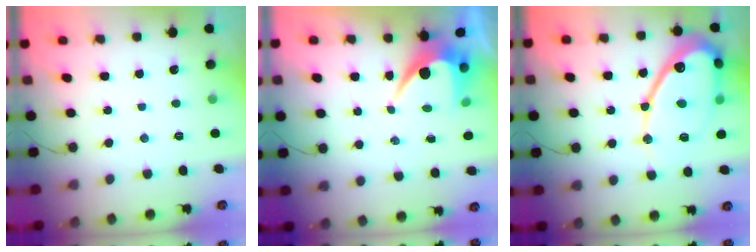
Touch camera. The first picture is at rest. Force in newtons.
{"total": 7.0, "press": 7.0, "slide": 0.8}
{"total": 18.7, "press": 18.6, "slide": 2.0}